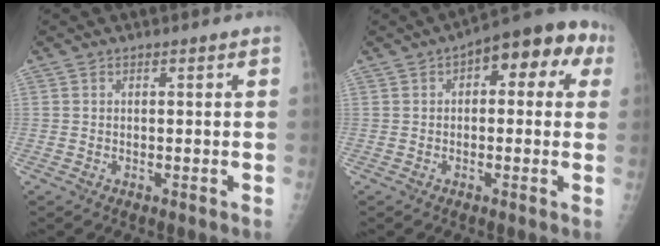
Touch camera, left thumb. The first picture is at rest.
{"total": 11.2, "force": [3.6, 5.7, 9.0], "torque": [-0.074, 0.035, 0.036]}